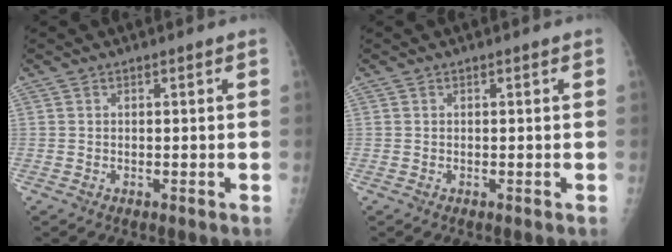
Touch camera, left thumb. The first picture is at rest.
{"total": 0.0}